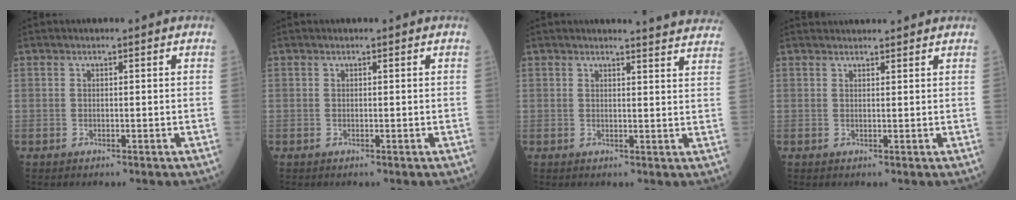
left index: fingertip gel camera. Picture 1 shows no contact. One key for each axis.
{"total": 0.0}
{"total": 9.4, "fx": 9.2, "fy": -0.1, "fz": 2.0, "tx": -0.019, "ty": -0.034, "tz": 0.079}
{"total": 4.1, "fx": 4.1, "fy": 0.2, "fz": 0.7, "tx": -0.007, "ty": 0.031, "tz": 0.055}